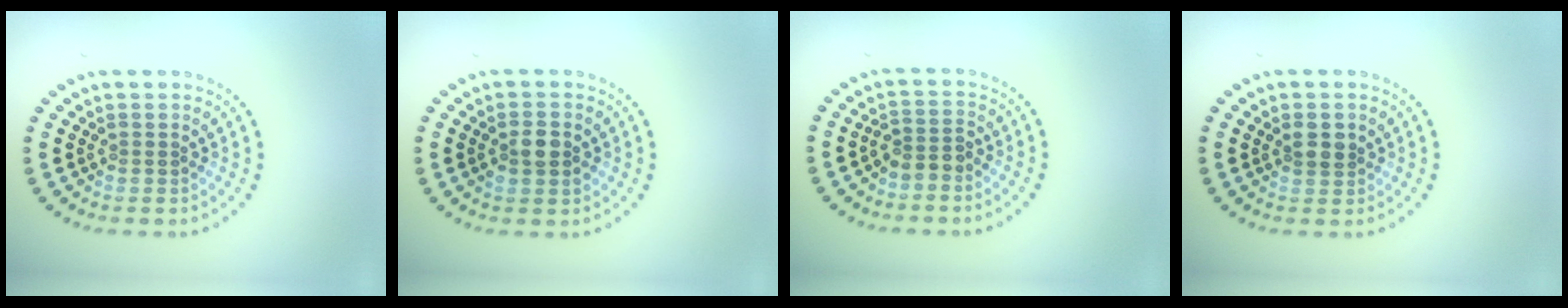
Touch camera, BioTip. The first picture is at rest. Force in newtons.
{"total": 2.5, "press": 2.5, "slide": 0.3}
{"total": 2.0, "press": 1.6, "slide": 1.1}
{"total": 1.9, "press": 1.7, "slide": 0.8}